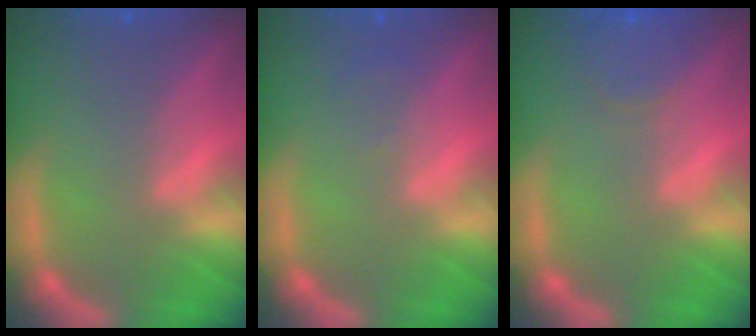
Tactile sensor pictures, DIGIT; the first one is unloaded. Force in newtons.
{"total": 0.9}
{"total": 3.0}